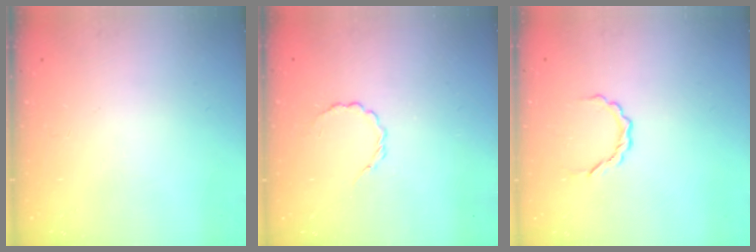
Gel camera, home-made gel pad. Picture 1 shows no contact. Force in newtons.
{"total": 3.0, "press": 2.8, "slide": 1.0}
{"total": 4.1, "press": 4.0, "slide": 0.3}